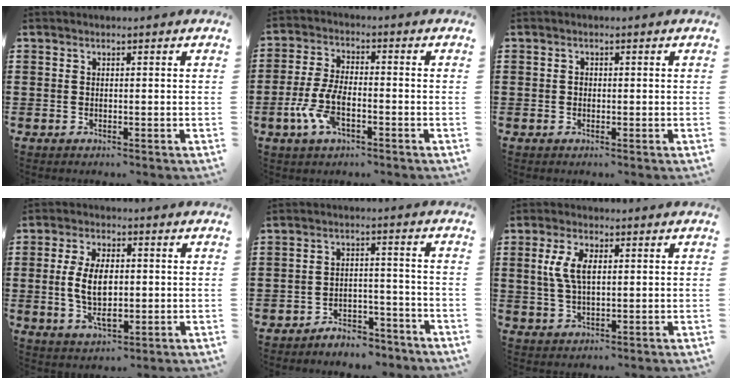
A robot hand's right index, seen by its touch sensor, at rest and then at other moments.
{"total": 7.2, "force": [-2.7, 3.2, 5.9], "torque": [-0.142, -0.005, -0.057]}
{"total": 0.7, "force": [-0.1, 0.5, 0.4], "torque": [-0.009, 0.001, -0.002]}
{"total": 8.5, "force": [0.0, 4.5, 7.2], "torque": [-0.146, 0.003, -0.004]}
{"total": 4.1, "force": [-4.0, 1.0, 0.4], "torque": [-0.009, 0.012, -0.082]}
{"total": 5.6, "force": [1.1, 2.7, 4.7], "torque": [-0.108, 0.009, 0.015]}